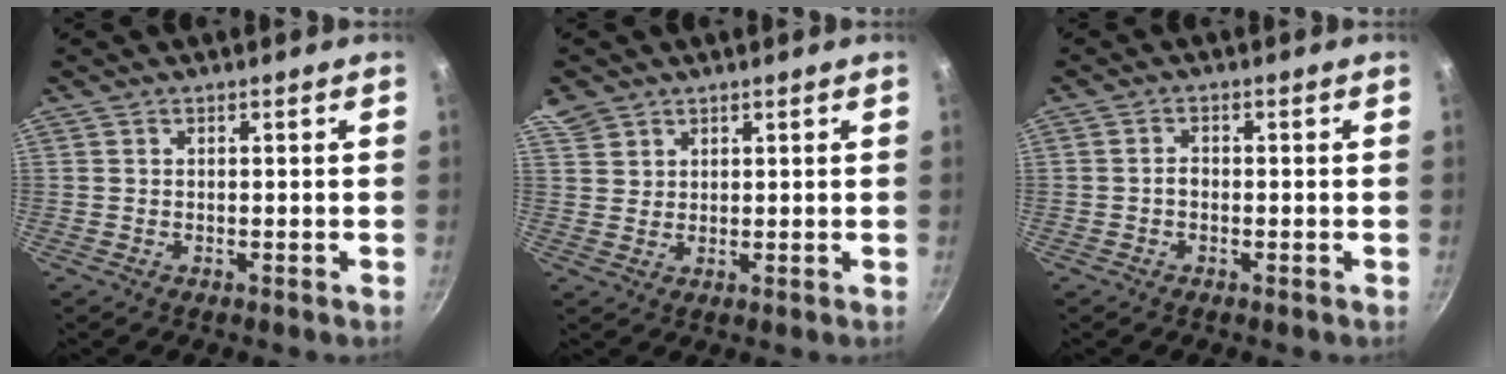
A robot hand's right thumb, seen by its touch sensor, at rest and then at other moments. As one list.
[{"total": 4.9, "force": [3.2, 3.5, 1.2], "torque": [-0.003, -0.001, 0.061]}, {"total": 1.3, "force": [-0.4, 0.9, 0.9], "torque": [-0.011, 0.010, -0.007]}]